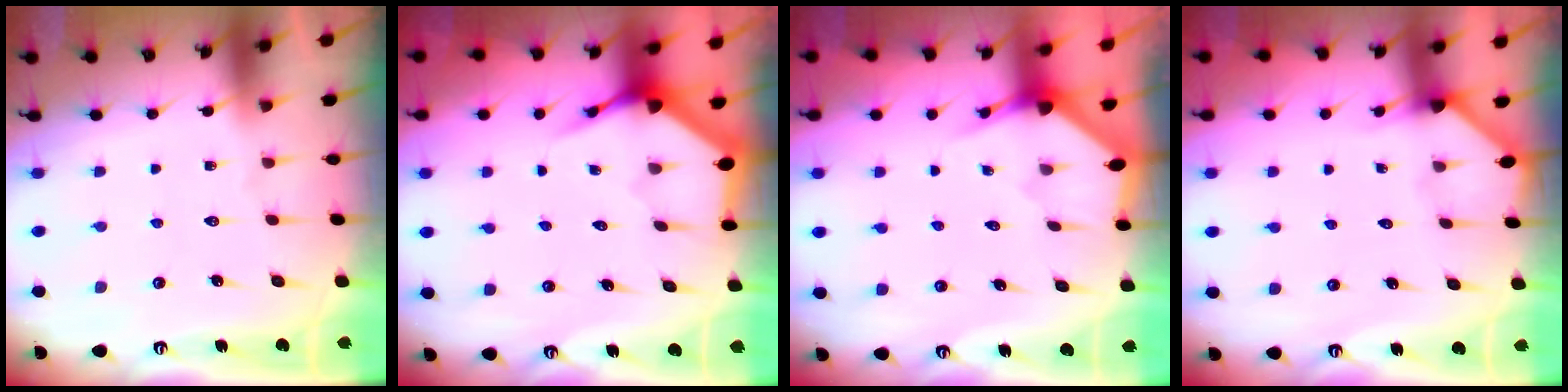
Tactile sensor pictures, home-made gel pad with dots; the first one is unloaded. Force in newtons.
{"total": 3.8, "press": 3.8, "slide": 0.4}
{"total": 2.2, "press": 2.2, "slide": 0.2}
{"total": 1.9, "press": 1.9, "slide": 0.2}